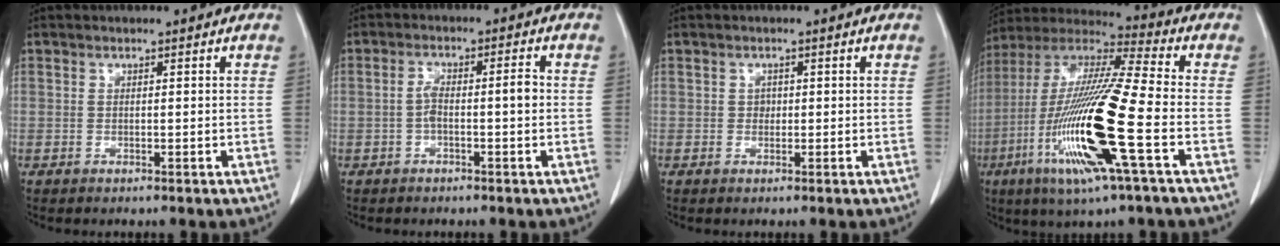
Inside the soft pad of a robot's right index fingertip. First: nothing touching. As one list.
[{"total": 4.2, "force": [-0.6, 0.9, 4.0], "torque": [-0.073, 0.018, -0.009]}, {"total": 0.9, "force": [0.0, 0.8, 0.4], "torque": [-0.003, 0.003, 0.000]}, {"total": 21.1, "force": [-6.5, 0.7, 20.1], "torque": [-0.431, -0.031, -0.133]}]